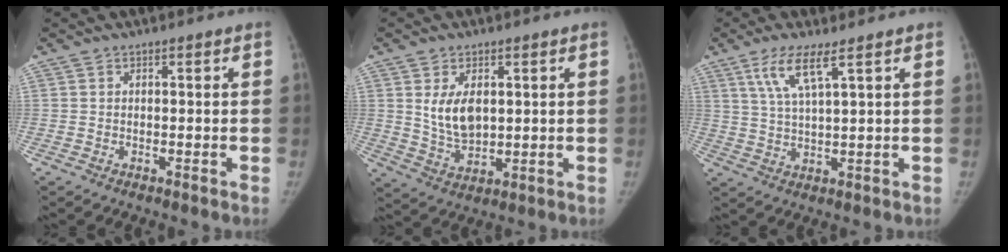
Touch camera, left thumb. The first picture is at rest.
{"total": 7.6, "force": [1.7, 4.6, 5.8], "torque": [-0.088, -0.015, 0.044]}
{"total": 6.7, "force": [3.8, 0.9, 5.5], "torque": [-0.117, -0.018, 0.081]}